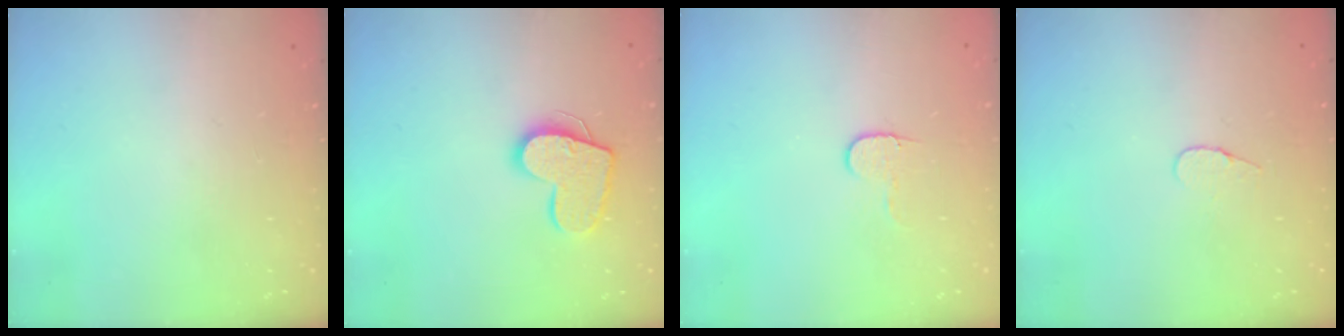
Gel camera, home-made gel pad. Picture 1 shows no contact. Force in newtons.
{"total": 13.9, "press": 13.8, "slide": 1.1}
{"total": 5.5, "press": 5.4, "slide": 0.5}
{"total": 4.0, "press": 4.0, "slide": 0.4}